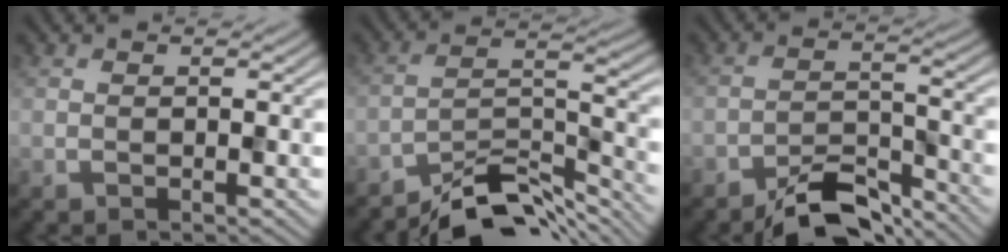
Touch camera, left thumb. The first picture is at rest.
{"total": 9.2, "force": [-7.9, 2.3, 4.0], "torque": [-0.060, 0.004, -0.148]}
{"total": 6.7, "force": [-5.7, 1.9, 2.9], "torque": [-0.046, 0.002, -0.105]}